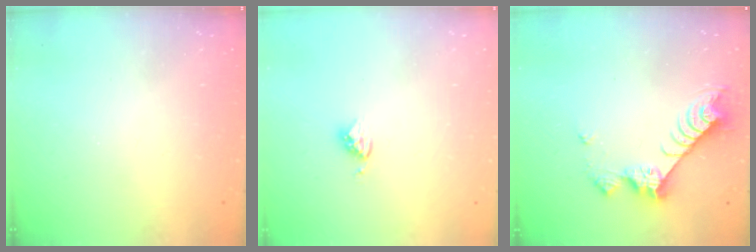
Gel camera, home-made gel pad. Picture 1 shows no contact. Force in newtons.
{"total": 3.9, "press": 3.8, "slide": 0.4}
{"total": 9.3, "press": 9.3, "slide": 0.4}